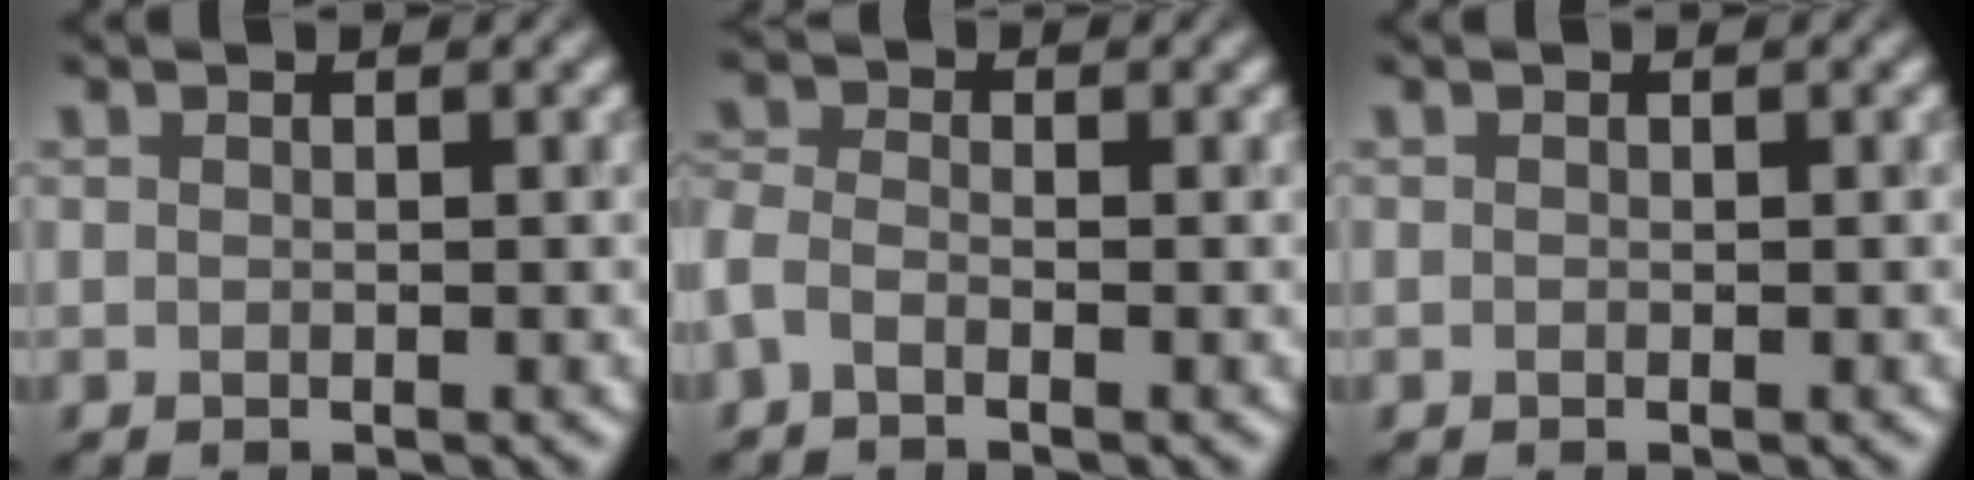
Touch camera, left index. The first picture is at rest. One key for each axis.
{"total": 2.1, "fx": -1.3, "fy": 1.1, "fz": 1.3, "tx": -0.033, "ty": 0.000, "tz": -0.041}
{"total": 0.0}